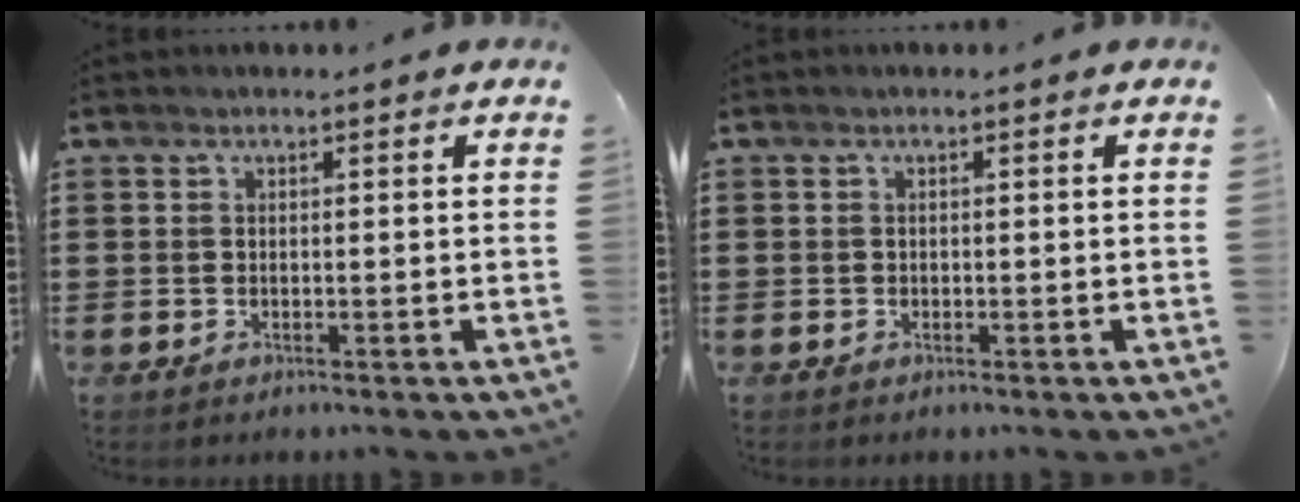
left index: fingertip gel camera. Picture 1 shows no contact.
{"total": 0.0}